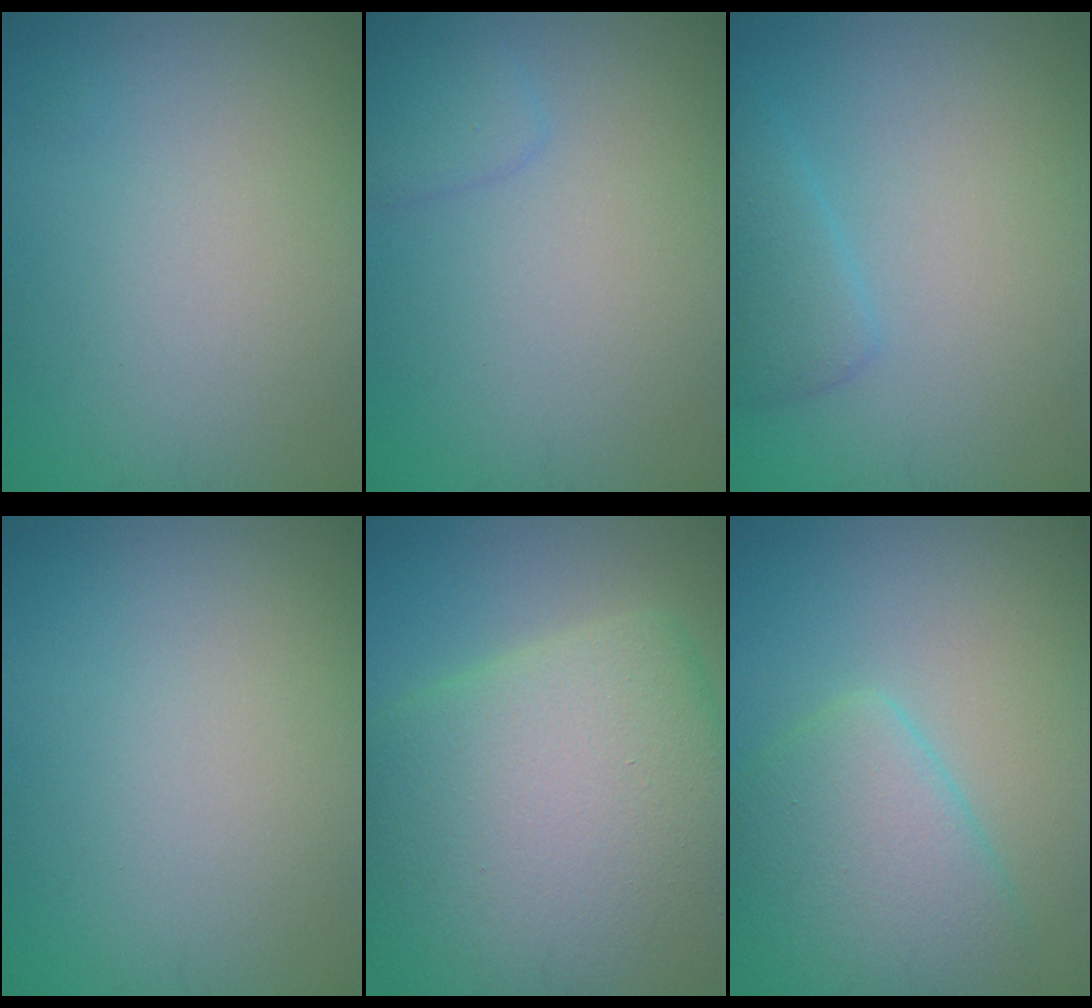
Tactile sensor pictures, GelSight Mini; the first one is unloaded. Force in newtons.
{"total": 1.5, "press": 1.5, "slide": 0.0}
{"total": 2.4, "press": 2.4, "slide": 0.1}
{"total": 0.0}
{"total": 14.1, "press": 14.1, "slide": 0.8}
{"total": 6.0, "press": 6.0, "slide": 0.2}